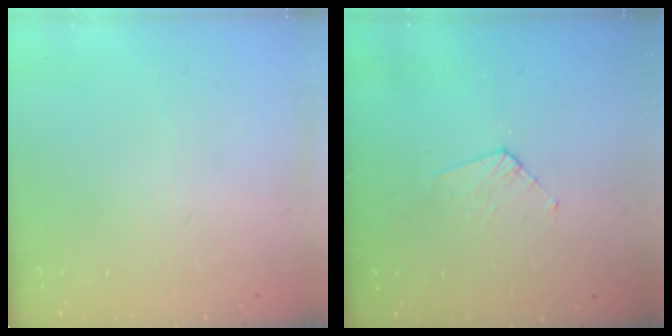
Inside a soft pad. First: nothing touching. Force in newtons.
{"total": 3.7, "press": 3.7, "slide": 0.3}